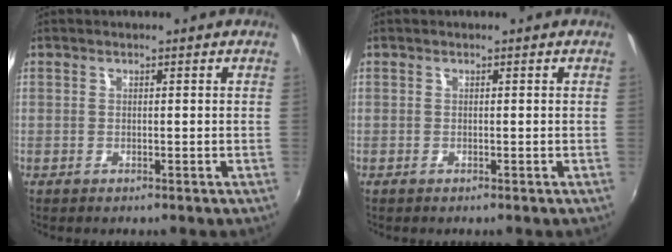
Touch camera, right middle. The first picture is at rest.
{"total": 0.0}